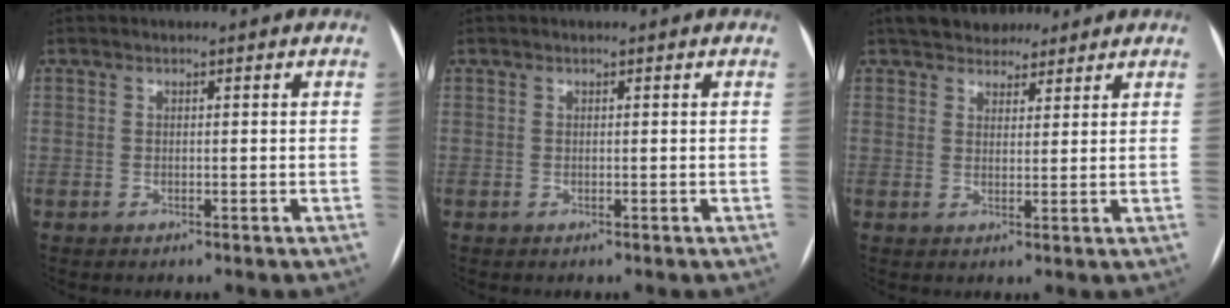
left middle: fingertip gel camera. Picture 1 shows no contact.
{"total": 0.0}
{"total": 6.0, "force": [5.0, 2.9, 1.6], "torque": [-0.012, 0.013, 0.079]}